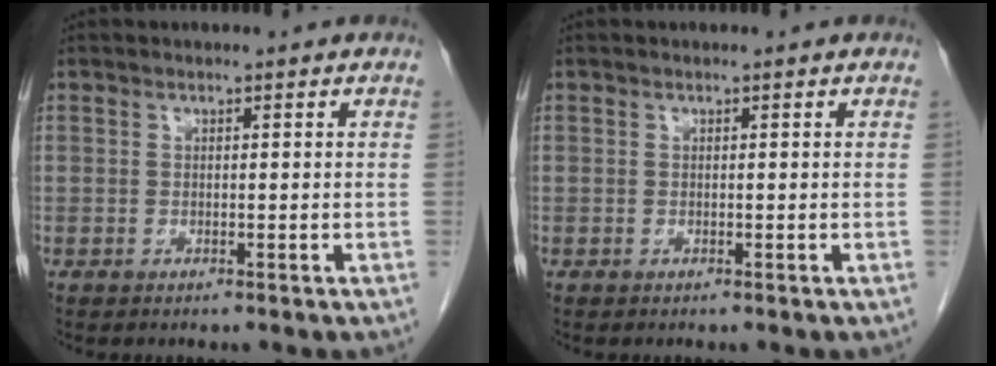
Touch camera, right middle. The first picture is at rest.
{"total": 0.0}